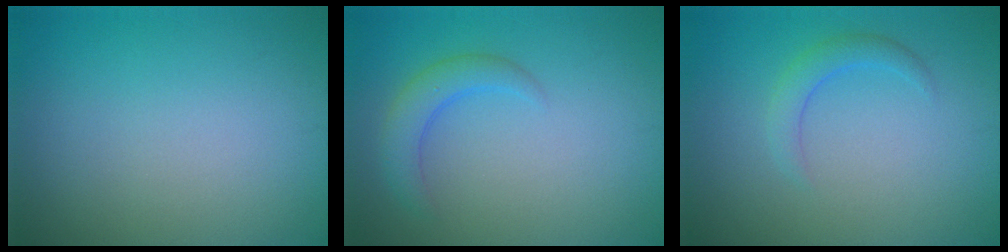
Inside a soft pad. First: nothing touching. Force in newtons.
{"total": 2.4, "press": 2.4, "slide": 0.1}
{"total": 1.8, "press": 1.8, "slide": 0.2}